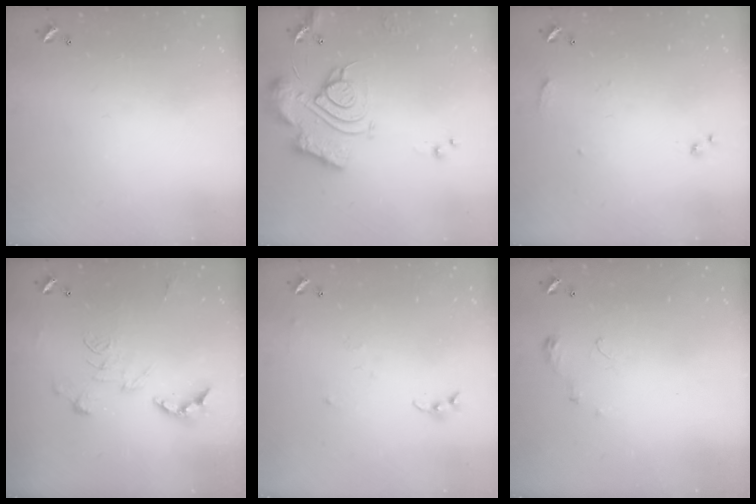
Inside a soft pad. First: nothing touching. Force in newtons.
{"total": 15.7, "press": 15.6, "slide": 1.8}
{"total": 7.3, "press": 7.3, "slide": 0.8}
{"total": 2.6, "press": 2.1, "slide": 1.5}
{"total": 7.4, "press": 7.4, "slide": 0.8}
{"total": 5.8, "press": 5.8, "slide": 0.6}